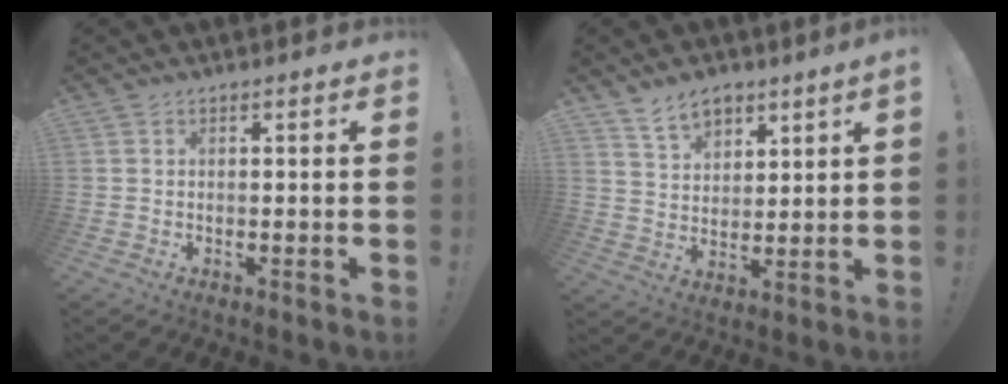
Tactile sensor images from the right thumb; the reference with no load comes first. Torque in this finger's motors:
{"motor_torque": [-0.54, 0.67, 0.15, 0.17, 0.00]}